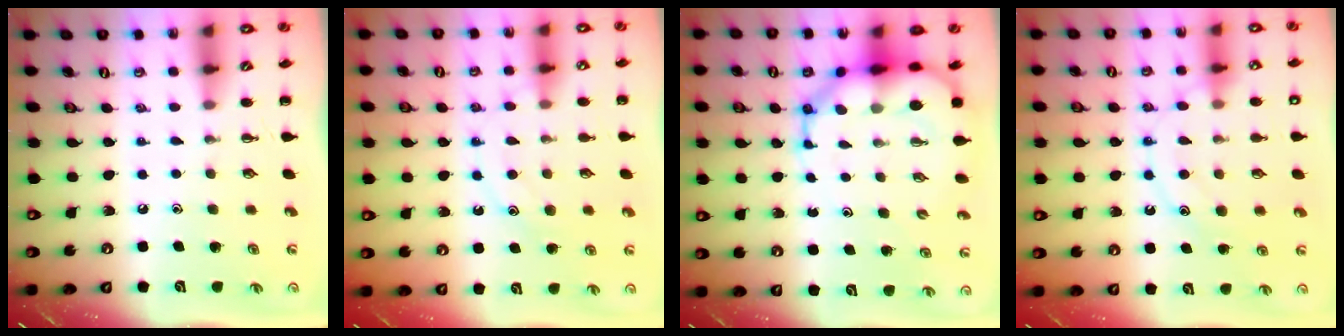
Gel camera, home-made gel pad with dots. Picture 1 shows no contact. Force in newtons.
{"total": 11.9, "press": 11.9, "slide": 0.4}
{"total": 12.2, "press": 11.7, "slide": 3.5}
{"total": 12.8, "press": 12.8, "slide": 0.7}